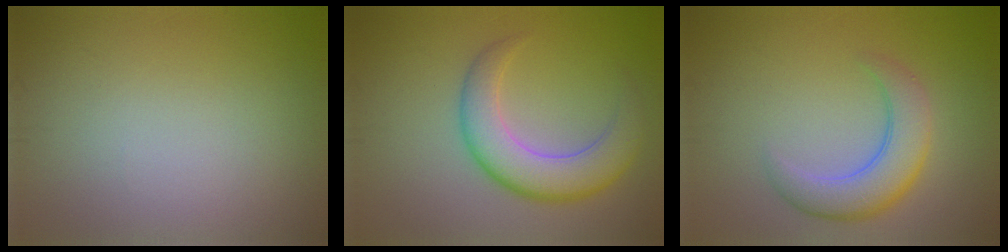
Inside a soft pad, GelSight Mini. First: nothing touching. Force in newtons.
{"total": 6.0, "press": 6.0, "slide": 0.3}
{"total": 4.9, "press": 4.9, "slide": 0.2}